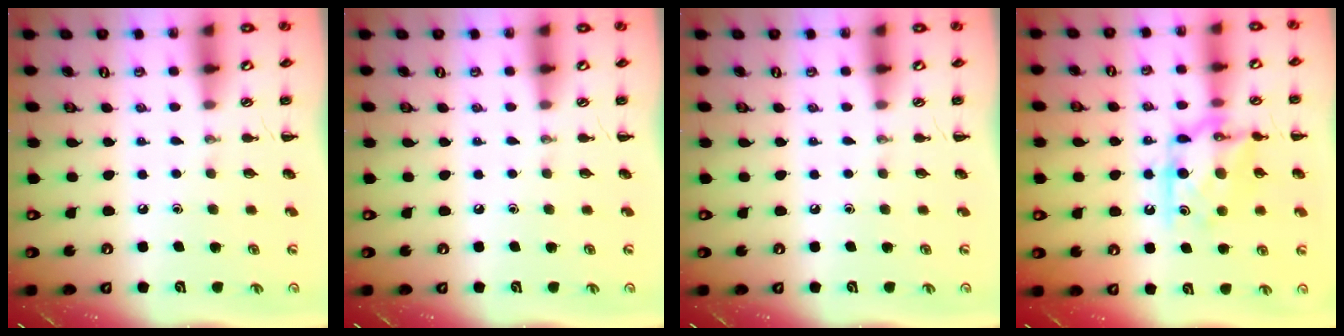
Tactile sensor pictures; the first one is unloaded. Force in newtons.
{"total": 0.0}
{"total": 0.0}
{"total": 12.5, "press": 12.5, "slide": 0.4}